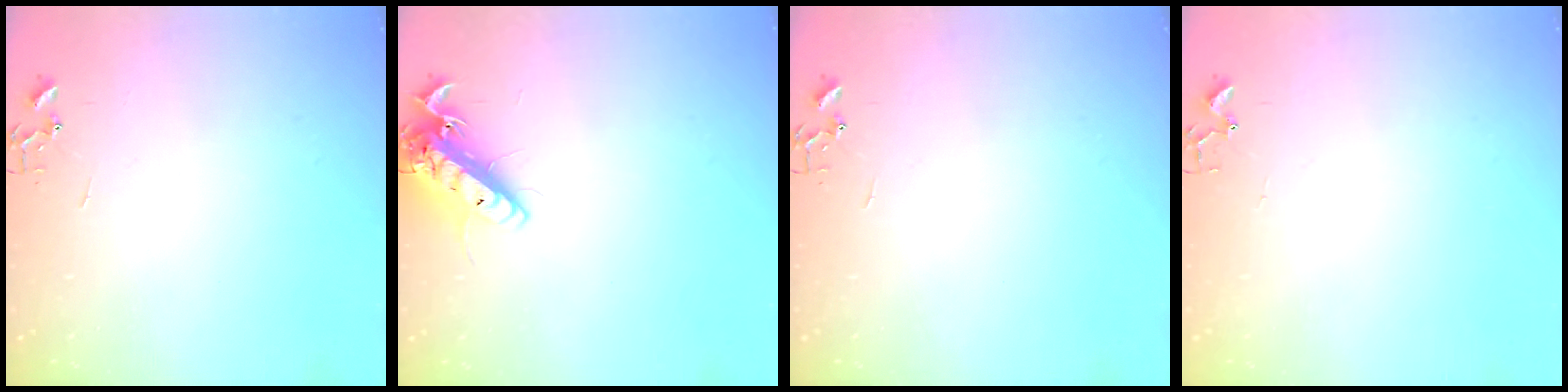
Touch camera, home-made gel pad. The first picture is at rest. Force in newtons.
{"total": 14.8, "press": 14.5, "slide": 2.8}
{"total": 0.0}
{"total": 4.0, "press": 3.9, "slide": 0.4}